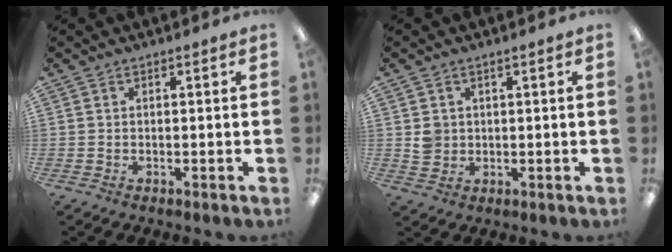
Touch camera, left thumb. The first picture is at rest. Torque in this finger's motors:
{"motor_torque": [-0.04, 0.04, 0.01, -0.02, 0.00]}